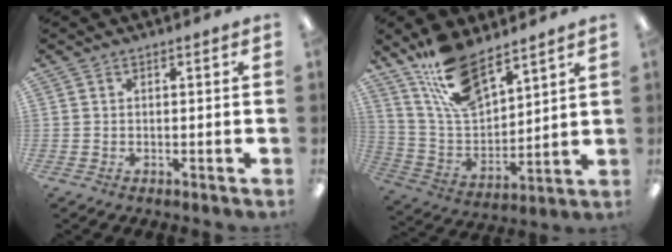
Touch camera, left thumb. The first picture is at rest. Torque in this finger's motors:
{"motor_torque": [0.29, 0.24, 0.69, -1.38, 0.05]}